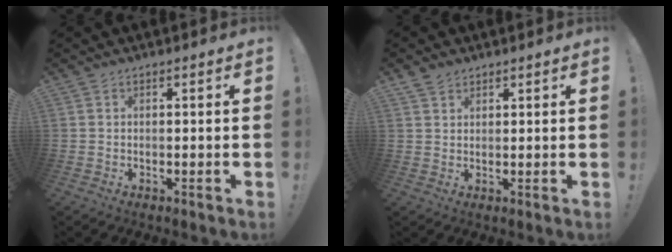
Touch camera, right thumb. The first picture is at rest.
{"total": 3.1, "force": [2.4, 1.8, 0.8], "torque": [-0.015, -0.008, 0.047]}